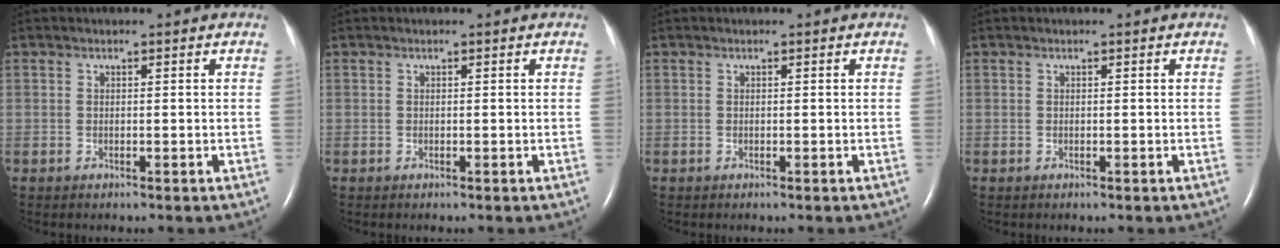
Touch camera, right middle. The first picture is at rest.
{"total": 0.0}
{"total": 0.0}
{"total": 0.0}